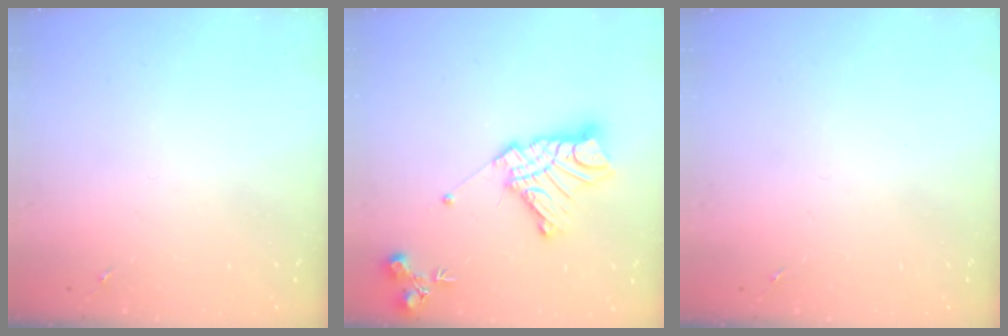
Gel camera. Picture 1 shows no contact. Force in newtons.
{"total": 18.2, "press": 18.1, "slide": 1.5}
{"total": 0.0}